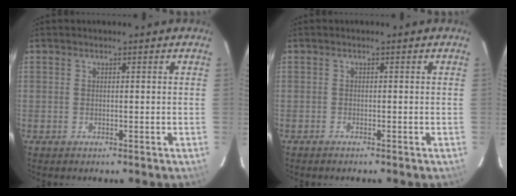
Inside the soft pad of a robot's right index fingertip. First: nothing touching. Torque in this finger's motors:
{"motor_torque": [0.03, 0.03, 0.04, 0.01]}